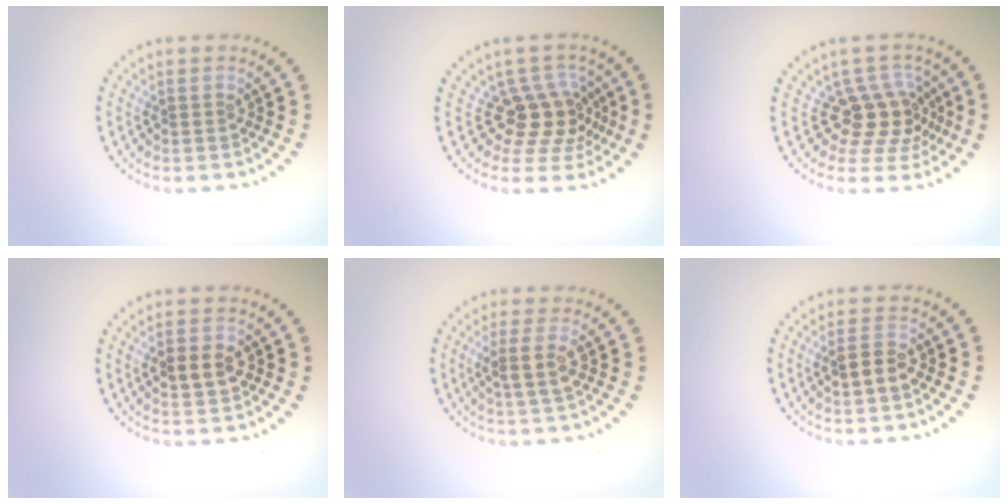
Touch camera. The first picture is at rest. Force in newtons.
{"total": 3.9, "press": 2.9, "slide": 2.6}
{"total": 3.9, "press": 2.9, "slide": 2.6}
{"total": 2.5, "press": 2.5, "slide": 0.0}
{"total": 2.3, "press": 2.0, "slide": 1.1}
{"total": 2.1, "press": 2.1, "slide": 0.4}